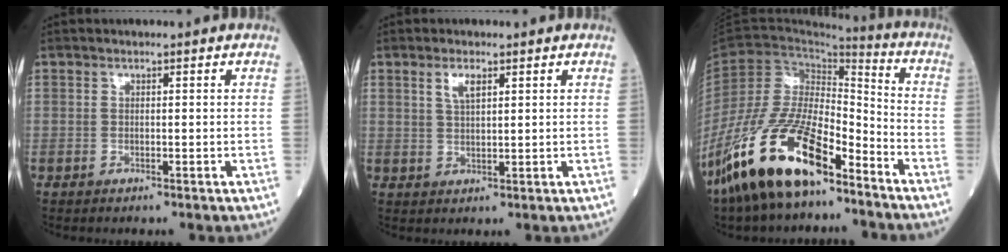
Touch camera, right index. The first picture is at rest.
{"total": 2.7, "force": [1.6, 0.8, 2.1], "torque": [-0.047, 0.004, 0.035]}
{"total": 18.1, "force": [-12.6, 5.7, 11.7], "torque": [-0.251, -0.007, -0.240]}